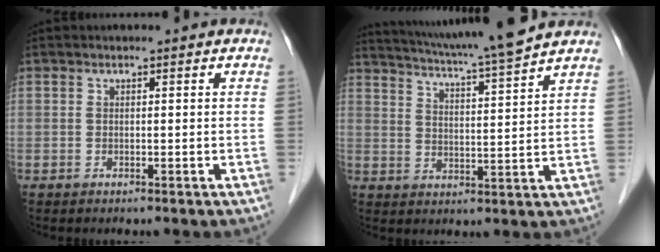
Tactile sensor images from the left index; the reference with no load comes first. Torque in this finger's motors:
{"motor_torque": [-0.09, -0.44, 0.24, 0.09]}